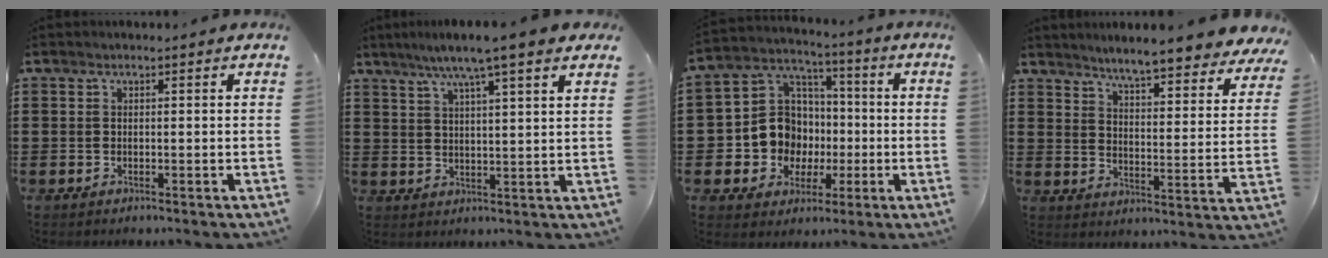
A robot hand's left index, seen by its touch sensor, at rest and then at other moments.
{"total": 6.8, "force": [5.2, 0.0, 4.5], "torque": [-0.100, -0.007, 0.088]}
{"total": 10.6, "force": [-1.1, 10.0, 3.3], "torque": [-0.110, 0.003, -0.017]}
{"total": 5.7, "force": [5.4, -0.7, 1.6], "torque": [-0.050, -0.046, 0.087]}